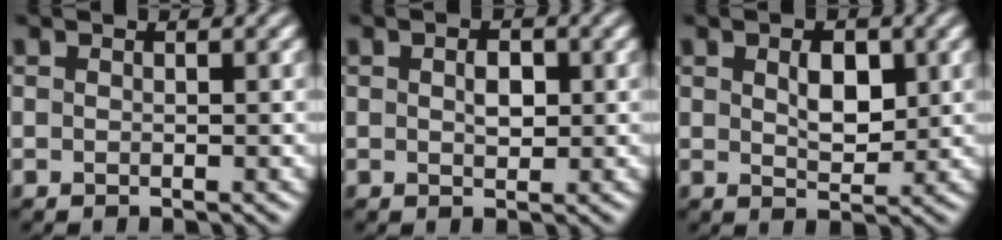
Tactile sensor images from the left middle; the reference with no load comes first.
{"total": 1.8, "force": [0.3, 1.1, 1.5], "torque": [-0.027, 0.002, 0.004]}
{"total": 3.2, "force": [0.9, 1.7, 2.5], "torque": [-0.044, -0.001, 0.015]}